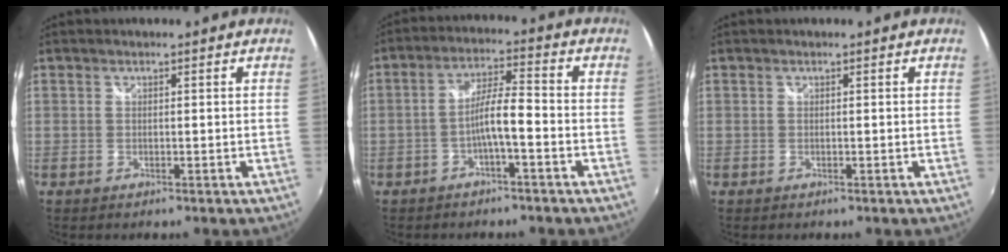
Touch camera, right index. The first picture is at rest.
{"total": 5.6, "force": [-2.6, 0.5, 4.9], "torque": [-0.100, 0.013, -0.047]}
{"total": 0.0}